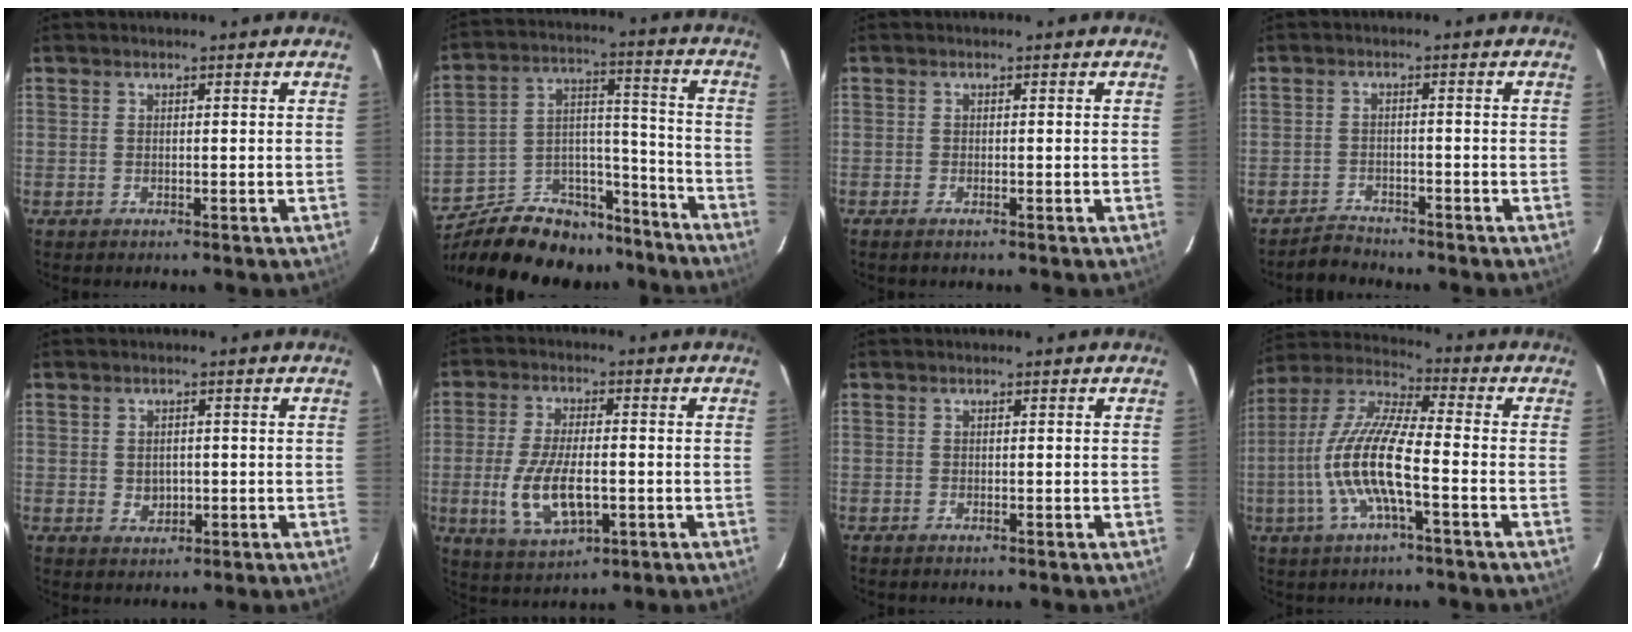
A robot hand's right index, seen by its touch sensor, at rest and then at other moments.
{"total": 23.1, "force": [-18.6, 10.5, 8.8], "torque": [-0.176, 0.058, -0.266]}
{"total": 0.8, "force": [-0.6, 0.0, 0.5], "torque": [-0.011, 0.000, -0.013]}
{"total": 3.1, "force": [-2.9, 0.8, -0.2], "torque": [-0.003, 0.007, -0.054]}
{"total": 2.8, "force": [-0.4, 2.4, 1.4], "torque": [-0.024, 0.001, -0.002]}
{"total": 11.5, "force": [-2.6, 5.1, 10.0], "torque": [-0.206, -0.012, -0.041]}
{"total": 0.0}
{"total": 13.8, "force": [-3.8, 2.5, 13.0], "torque": [-0.266, 0.000, -0.079]}